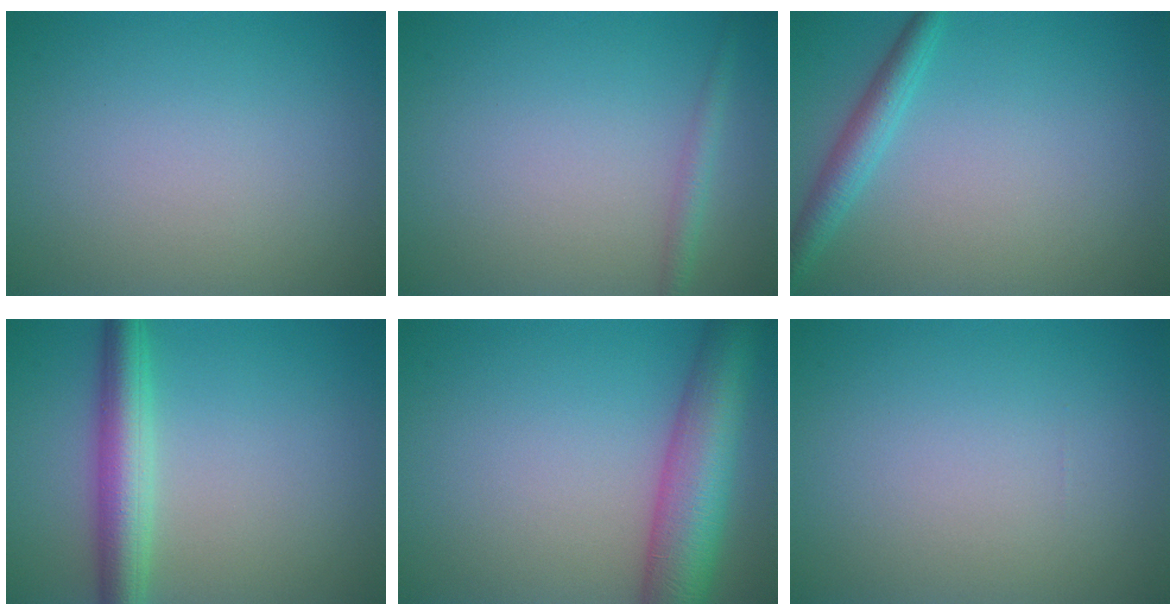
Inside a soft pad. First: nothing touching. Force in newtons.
{"total": 1.4, "press": 1.4, "slide": 0.0}
{"total": 2.5, "press": 2.5, "slide": 0.1}
{"total": 4.6, "press": 4.6, "slide": 0.1}
{"total": 8.2, "press": 8.2, "slide": 0.4}
{"total": 0.0}